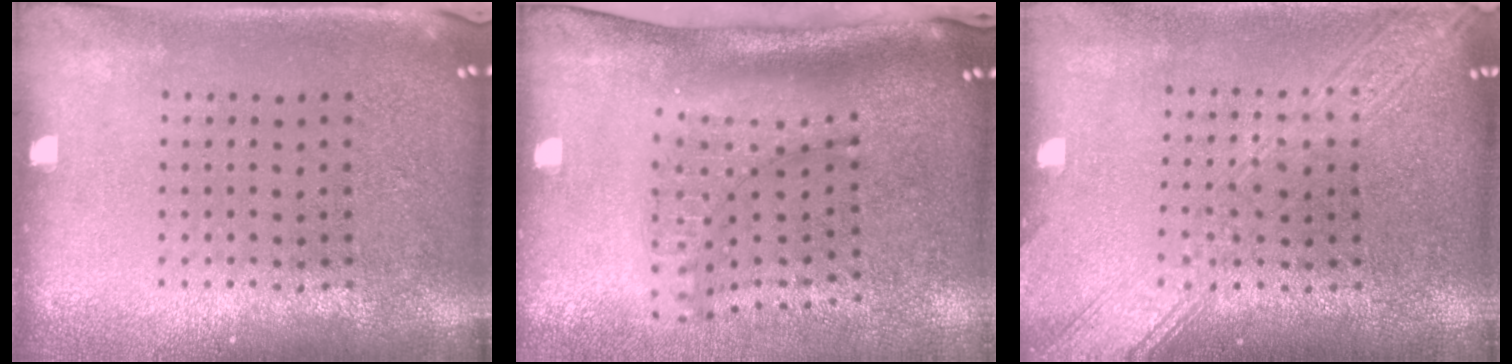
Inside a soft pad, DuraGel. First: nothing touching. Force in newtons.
{"total": 2.1, "press": 1.5, "slide": 1.5}
{"total": 3.2, "press": 3.2, "slide": 0.4}